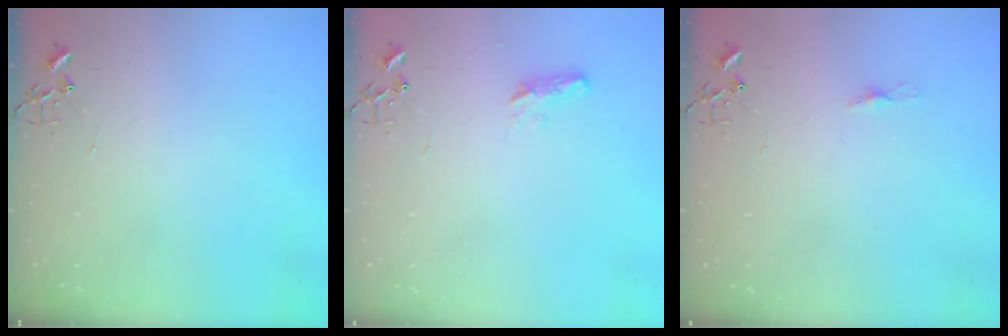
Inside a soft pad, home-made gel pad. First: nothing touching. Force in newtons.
{"total": 6.5, "press": 6.4, "slide": 0.7}
{"total": 3.8, "press": 3.7, "slide": 0.3}